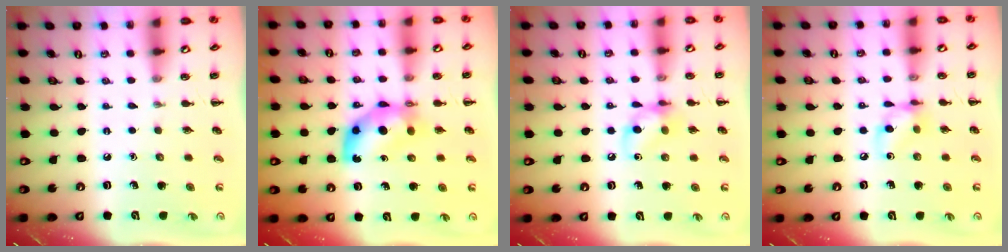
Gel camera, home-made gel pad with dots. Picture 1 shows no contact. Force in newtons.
{"total": 8.0, "press": 7.9, "slide": 1.2}
{"total": 9.5, "press": 9.5, "slide": 0.8}
{"total": 8.1, "press": 8.1, "slide": 0.7}